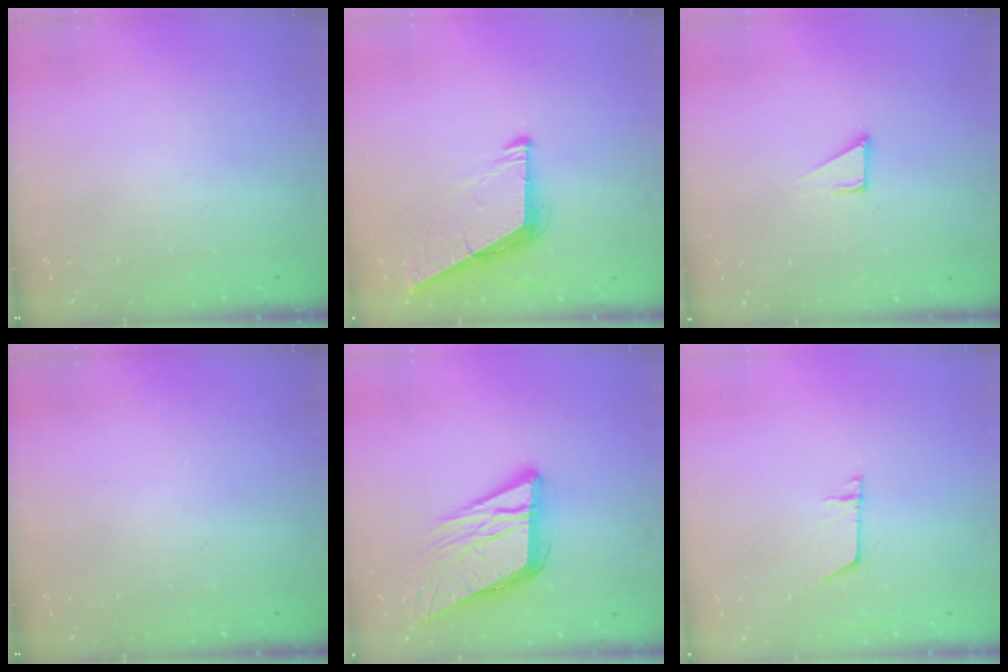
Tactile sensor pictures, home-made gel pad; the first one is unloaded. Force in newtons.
{"total": 8.6, "press": 8.5, "slide": 0.8}
{"total": 2.1, "press": 2.1, "slide": 0.1}
{"total": 0.0}
{"total": 13.7, "press": 13.5, "slide": 2.4}
{"total": 5.0, "press": 5.0, "slide": 0.4}